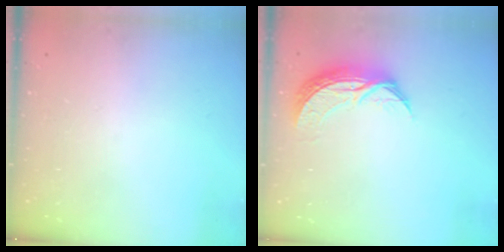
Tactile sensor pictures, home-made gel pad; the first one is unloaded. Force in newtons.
{"total": 10.1, "press": 10.1, "slide": 0.3}